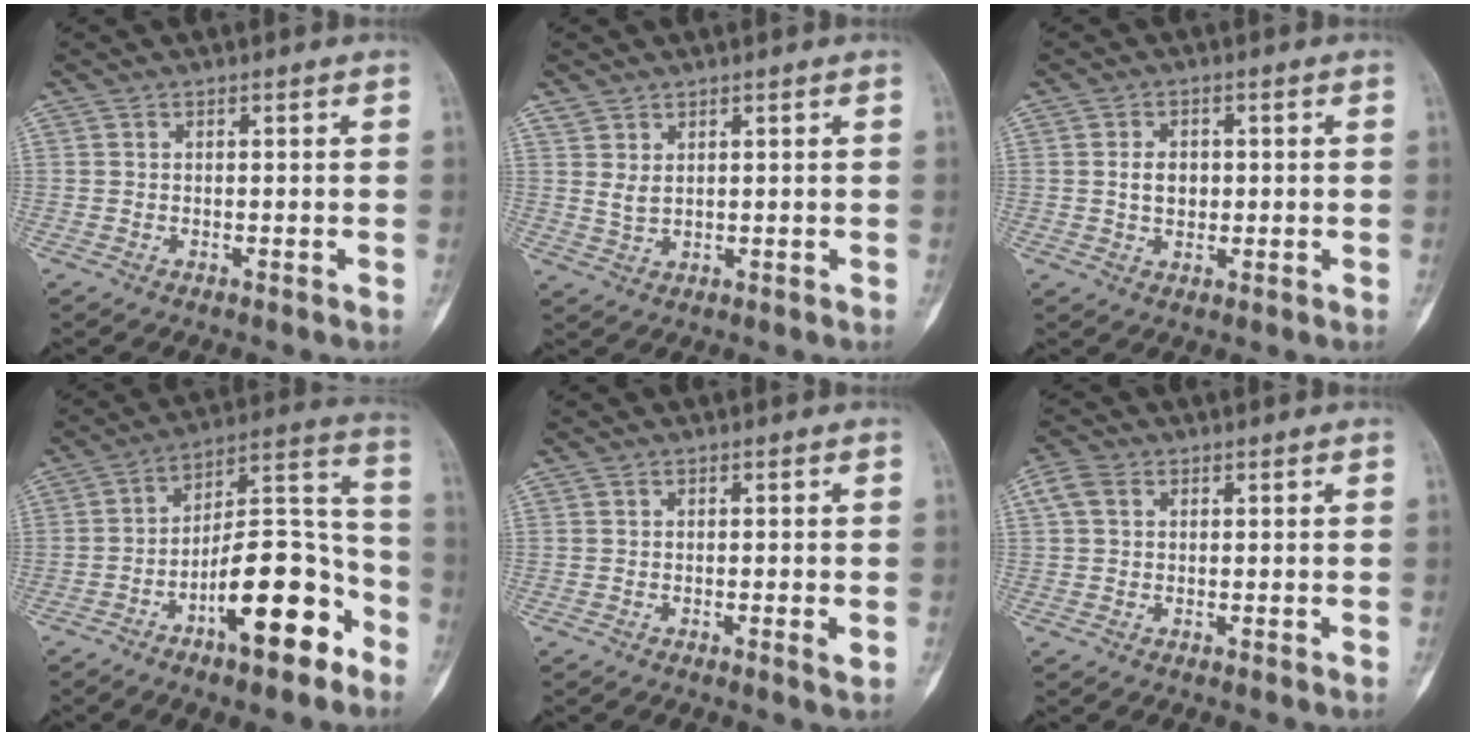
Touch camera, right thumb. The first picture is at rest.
{"total": 2.3, "force": [1.3, 1.4, 1.4], "torque": [-0.024, -0.010, 0.033]}
{"total": 3.9, "force": [0.2, 2.9, 2.7], "torque": [-0.035, 0.003, 0.005]}
{"total": 19.1, "force": [-9.4, 7.2, 15.1], "torque": [-0.216, 0.082, -0.147]}
{"total": 1.6, "force": [-0.3, 0.2, 1.6], "torque": [-0.030, -0.006, -0.007]}
{"total": 3.4, "force": [1.0, 2.6, 2.0], "torque": [-0.046, 0.013, 0.020]}